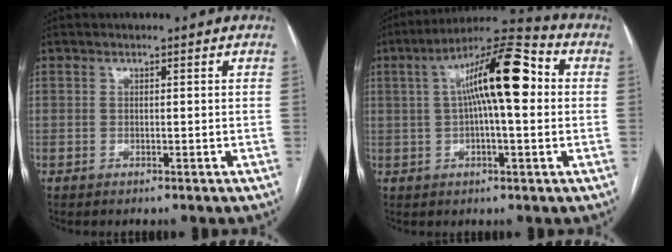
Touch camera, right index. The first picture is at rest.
{"total": 14.1, "force": [2.1, 2.8, 13.6], "torque": [-0.228, 0.040, 0.026]}